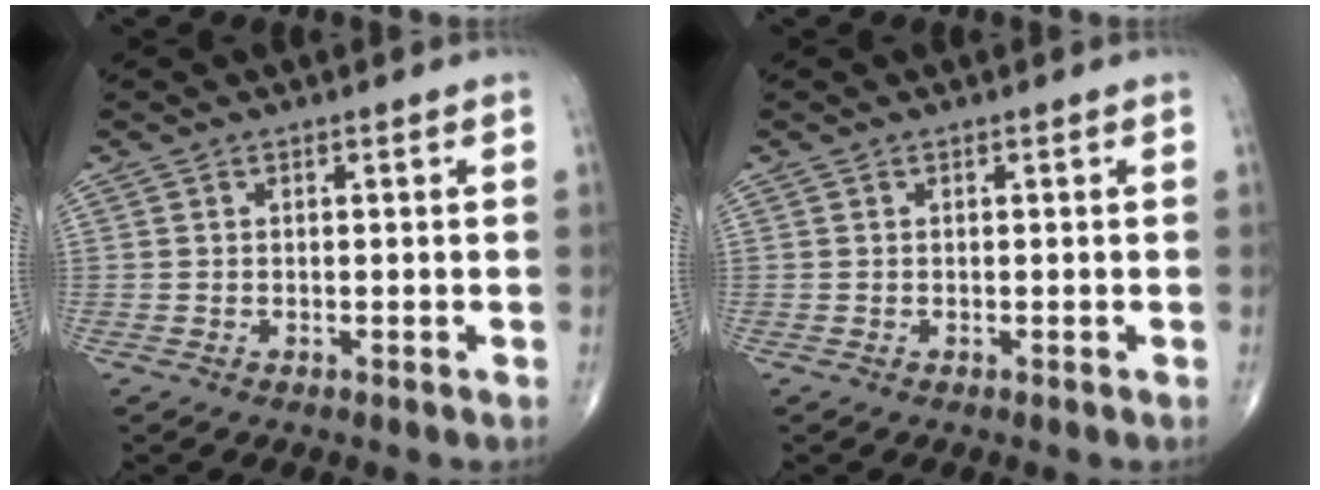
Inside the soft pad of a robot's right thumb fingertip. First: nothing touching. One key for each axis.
{"total": 0.0}